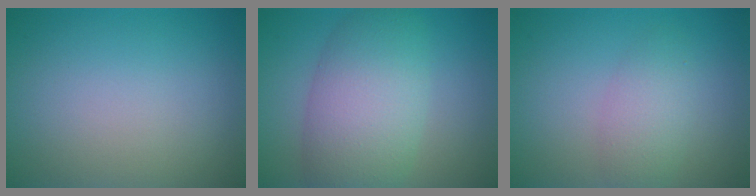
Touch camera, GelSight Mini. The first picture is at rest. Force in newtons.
{"total": 7.7, "press": 7.7, "slide": 0.2}
{"total": 1.9, "press": 1.9, "slide": 0.1}